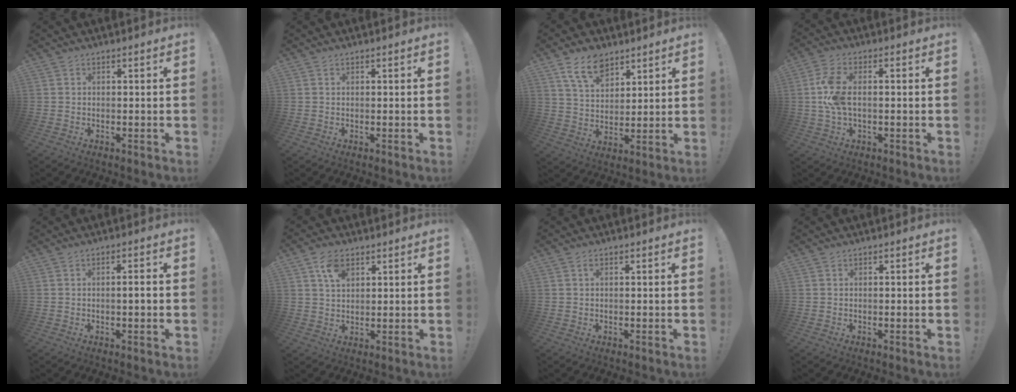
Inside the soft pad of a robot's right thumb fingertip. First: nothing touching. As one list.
[{"total": 0.0}, {"total": 10.9, "force": [7.3, 6.0, 5.5], "torque": [-0.104, -0.027, 0.141]}, {"total": 8.0, "force": [-0.4, 3.8, 7.1], "torque": [-0.147, 0.002, -0.008]}, {"total": 2.7, "force": [-0.5, -0.1, 2.6], "torque": [-0.046, 0.001, -0.012]}, {"total": 8.4, "force": [4.4, 5.6, 4.4], "torque": [-0.070, -0.008, 0.081]}, {"total": 0.8, "force": [0.1, 0.3, 0.7], "torque": [-0.016, 0.002, 0.001]}, {"total": 0.6, "force": [-0.2, -0.3, 0.5], "torque": [-0.008, -0.001, -0.005]}]